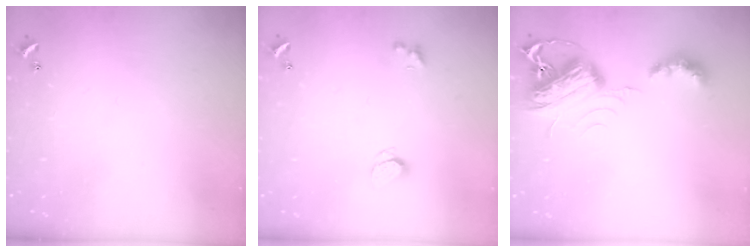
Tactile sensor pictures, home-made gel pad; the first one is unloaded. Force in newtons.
{"total": 2.4, "press": 2.3, "slide": 0.6}
{"total": 8.7, "press": 8.7, "slide": 0.5}